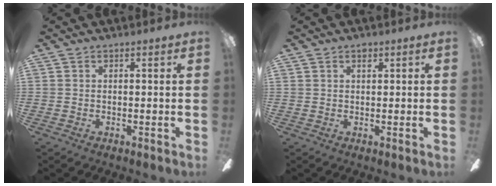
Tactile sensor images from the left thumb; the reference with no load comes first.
{"total": 1.5, "force": [1.1, 0.8, 0.7], "torque": [-0.007, -0.002, 0.018]}